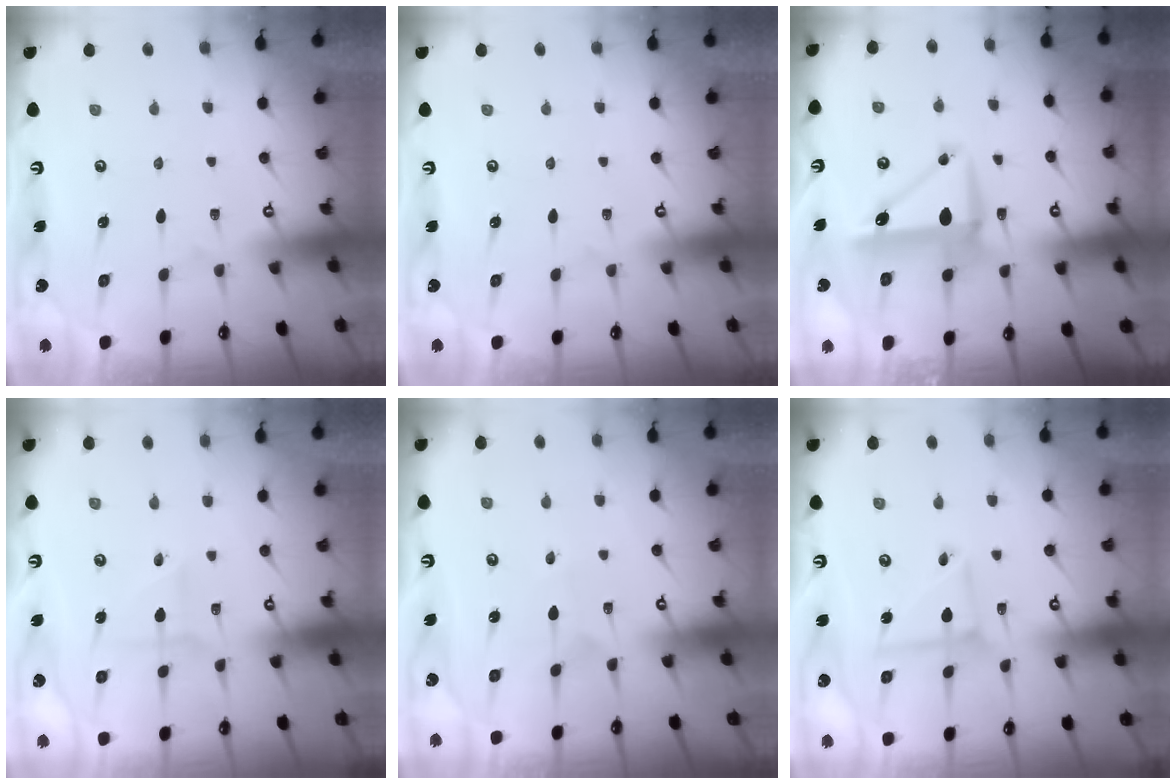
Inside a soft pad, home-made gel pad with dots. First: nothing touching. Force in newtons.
{"total": 0.0}
{"total": 9.0, "press": 8.9, "slide": 1.6}
{"total": 1.6, "press": 1.4, "slide": 0.9}
{"total": 2.5, "press": 2.5, "slide": 0.1}
{"total": 5.8, "press": 5.8, "slide": 0.6}